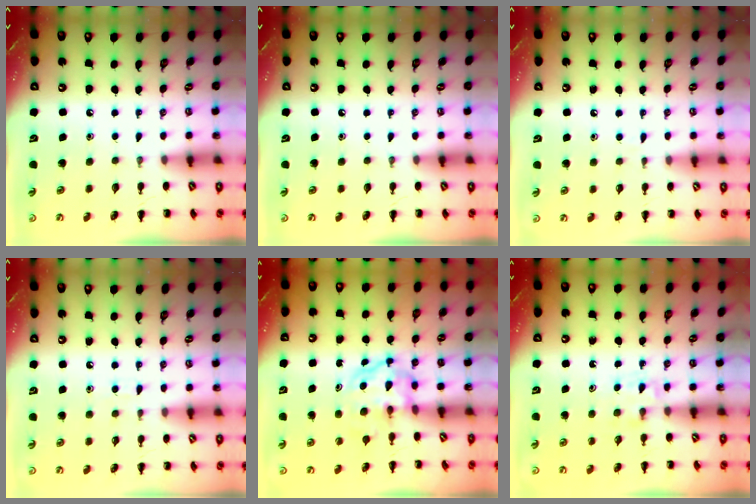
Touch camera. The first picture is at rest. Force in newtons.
{"total": 0.0}
{"total": 2.8, "press": 2.6, "slide": 1.0}
{"total": 3.5, "press": 3.3, "slide": 1.2}
{"total": 3.9, "press": 3.9, "slide": 0.5}
{"total": 3.8, "press": 3.6, "slide": 1.3}